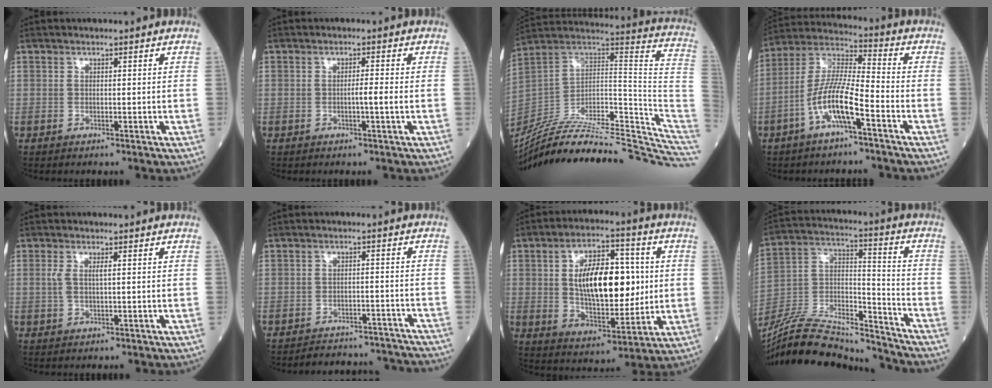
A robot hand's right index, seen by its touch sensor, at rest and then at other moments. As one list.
[{"total": 1.7, "force": [-0.4, -0.4, 1.6], "torque": [-0.025, -0.001, -0.009]}, {"total": 34.3, "force": [-30.8, 3.2, 14.7], "torque": [-0.139, 0.003, -0.438]}, {"total": 10.5, "force": [-4.5, 1.4, 9.4], "torque": [-0.197, 0.008, -0.091]}, {"total": 2.0, "force": [0.4, 0.4, 2.0], "torque": [-0.052, 0.006, 0.008]}, {"total": 13.8, "force": [-13.5, 2.2, 1.8], "torque": [-0.016, 0.017, -0.158]}, {"total": 15.0, "force": [1.8, 6.5, 13.4], "torque": [-0.233, 0.011, 0.034]}, {"total": 22.2, "force": [-20.8, 2.7, 7.3], "torque": [-0.165, 0.010, -0.359]}]